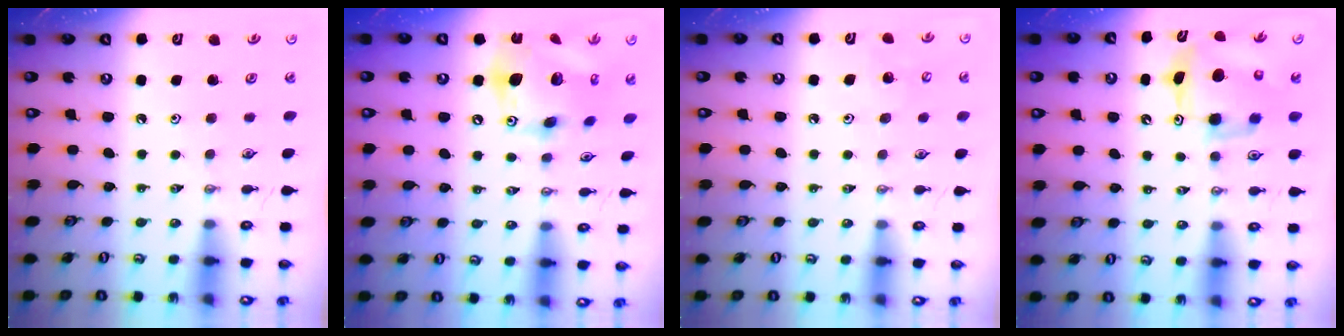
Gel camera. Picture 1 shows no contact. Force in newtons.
{"total": 17.9, "press": 17.8, "slide": 1.6}
{"total": 7.0, "press": 6.9, "slide": 0.8}
{"total": 9.3, "press": 9.3, "slide": 0.3}